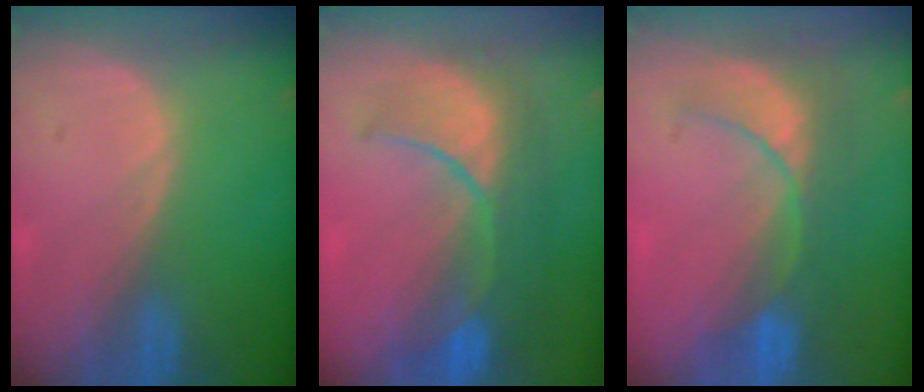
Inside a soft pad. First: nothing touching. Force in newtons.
{"total": 10.5, "press": 9.2, "slide": 5.0}
{"total": 8.5, "press": 7.9, "slide": 3.3}